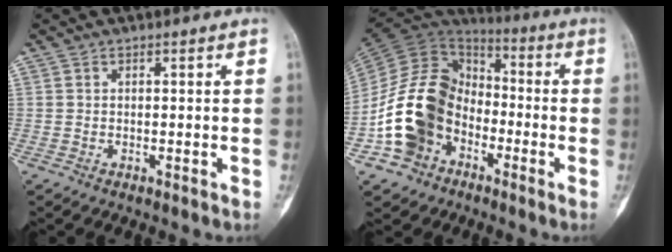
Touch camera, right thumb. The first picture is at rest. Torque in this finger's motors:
{"motor_torque": [2.51, 2.50, 1.80, -0.98, 0.45]}